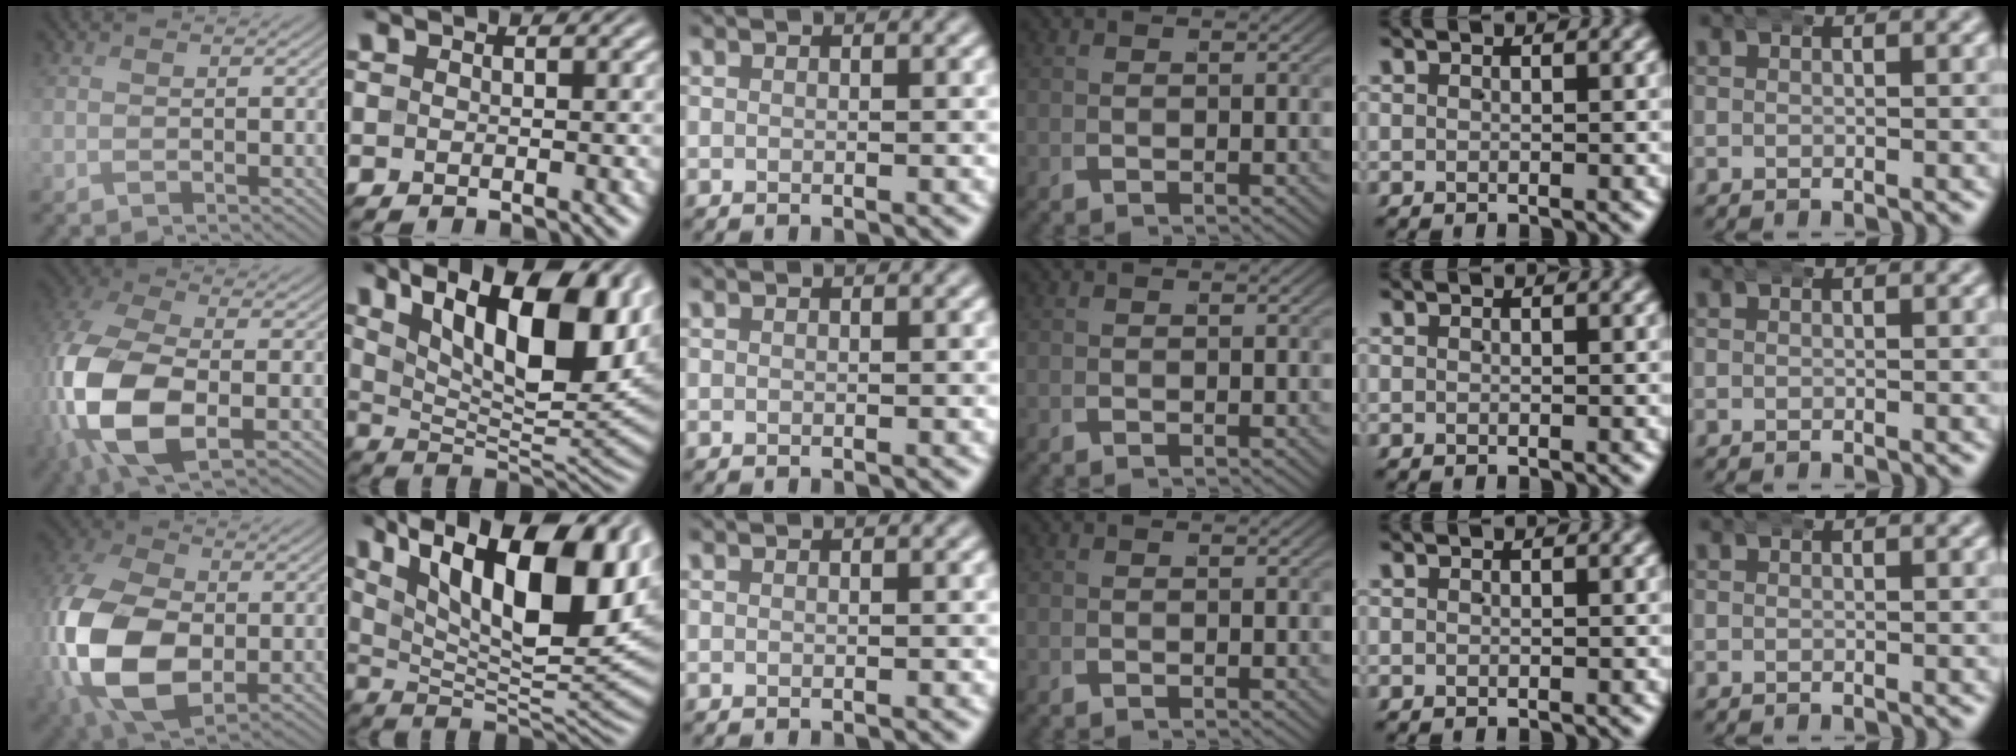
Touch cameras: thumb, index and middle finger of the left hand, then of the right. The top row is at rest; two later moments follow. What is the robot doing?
{"motion": "wrap", "object": "aluminum foil"}